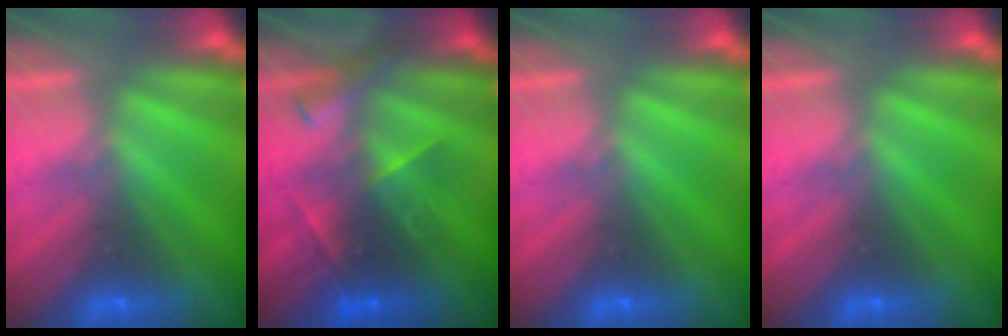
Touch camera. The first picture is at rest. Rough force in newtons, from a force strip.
{"total": 2.9}
{"total": 0.0}
{"total": 0.0}